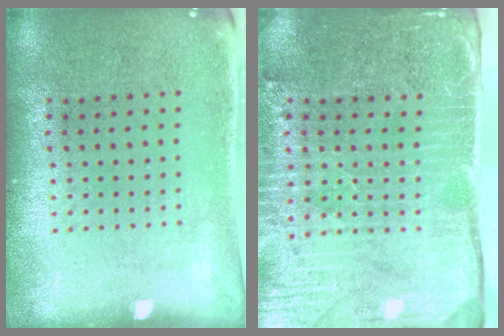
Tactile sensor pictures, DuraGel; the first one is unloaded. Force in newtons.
{"total": 4.4, "press": 3.7, "slide": 2.3}